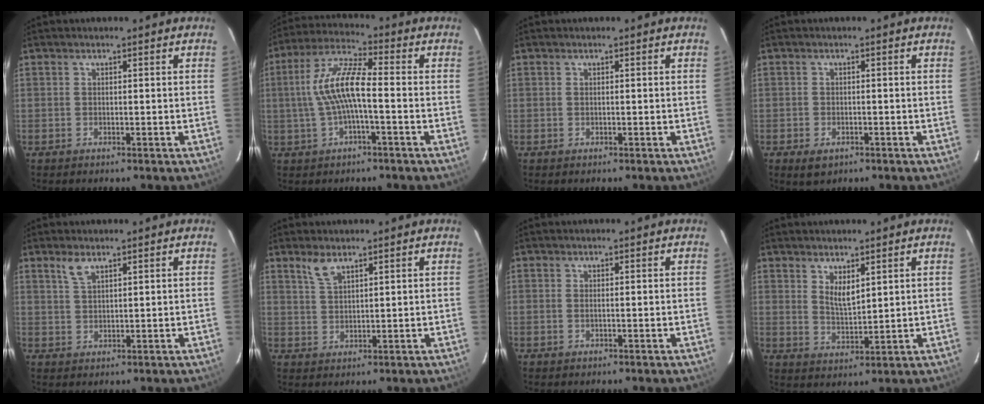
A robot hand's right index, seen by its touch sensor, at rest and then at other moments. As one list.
[{"total": 10.2, "force": [-0.9, 2.3, 9.8], "torque": [-0.203, 0.015, -0.015]}, {"total": 0.0}, {"total": 3.2, "force": [-1.7, 2.1, 1.7], "torque": [-0.036, -0.005, -0.023]}, {"total": 2.8, "force": [2.0, 1.0, 1.8], "torque": [-0.035, 0.003, 0.041]}, {"total": 3.5, "force": [2.6, 1.2, 2.1], "torque": [-0.042, 0.002, 0.054]}, {"total": 0.5, "force": [0.0, 0.0, 0.5], "torque": [-0.013, 0.000, -0.002]}, {"total": 4.3, "force": [2.4, 1.7, 3.1], "torque": [-0.053, -0.007, 0.045]}]